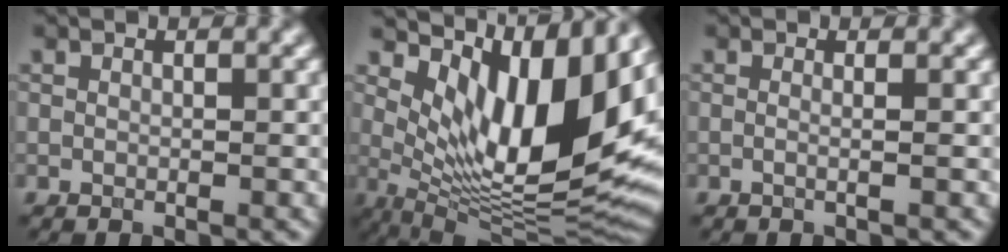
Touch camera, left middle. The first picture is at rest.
{"total": 12.9, "force": [4.2, 5.0, 11.1], "torque": [-0.178, -0.018, 0.089]}
{"total": 1.9, "force": [0.3, 1.0, 1.6], "torque": [-0.003, -0.002, -0.023]}